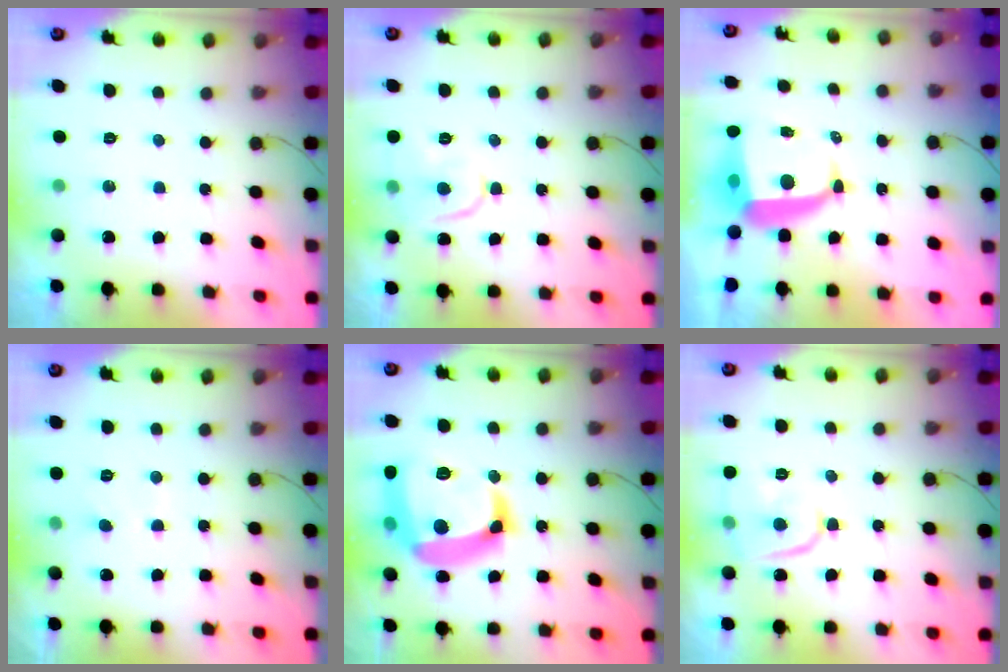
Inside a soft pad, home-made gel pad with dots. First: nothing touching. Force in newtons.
{"total": 8.4, "press": 8.3, "slide": 0.7}
{"total": 8.3, "press": 8.2, "slide": 1.1}
{"total": 2.5, "press": 2.5, "slide": 0.3}
{"total": 22.5, "press": 22.4, "slide": 1.9}
{"total": 9.8, "press": 9.7, "slide": 1.1}